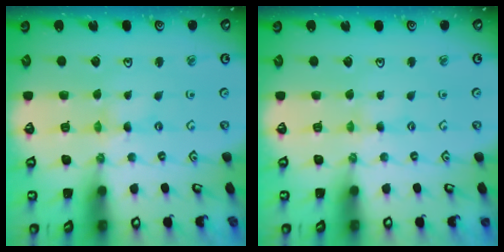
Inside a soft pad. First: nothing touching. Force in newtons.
{"total": 2.4, "press": 2.4, "slide": 0.4}